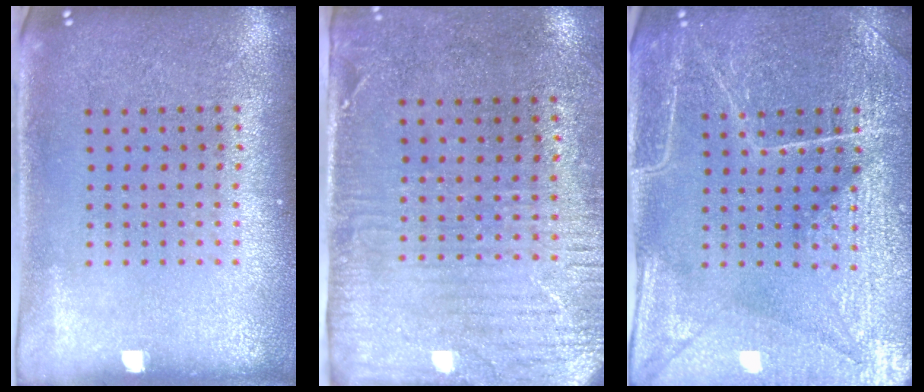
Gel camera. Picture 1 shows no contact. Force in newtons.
{"total": 3.0, "press": 2.4, "slide": 1.7}
{"total": 4.3, "press": 4.2, "slide": 1.1}